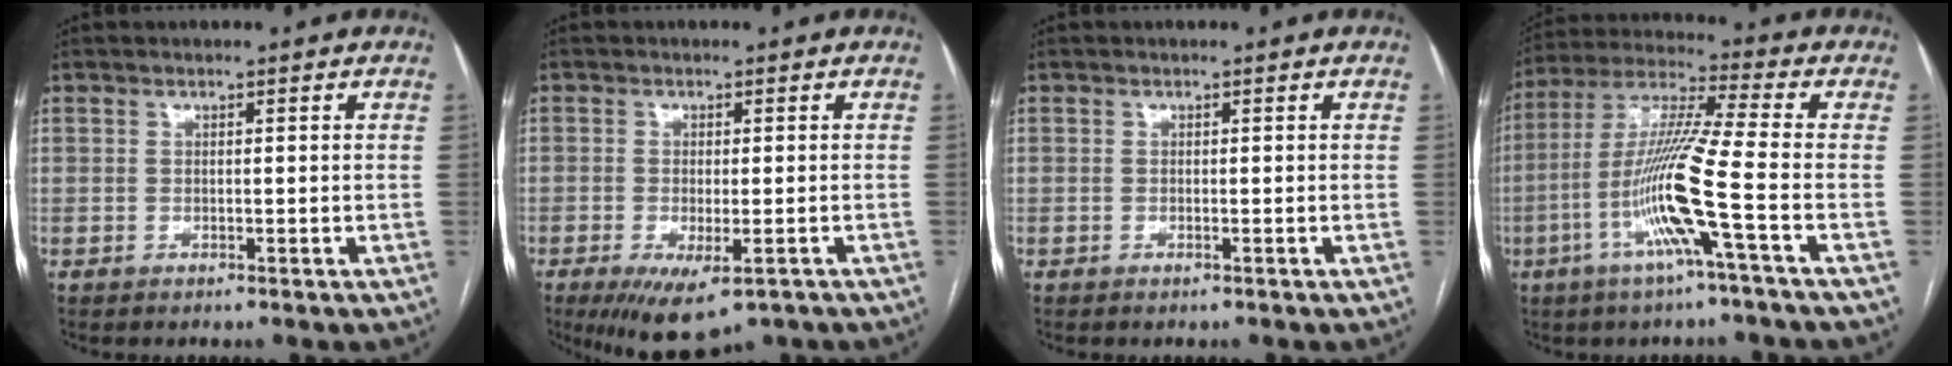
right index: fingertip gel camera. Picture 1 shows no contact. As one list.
[{"total": 8.8, "force": [-5.3, 3.2, 6.3], "torque": [-0.094, -0.017, -0.077]}, {"total": 0.0}, {"total": 13.6, "force": [-4.5, -1.4, 12.7], "torque": [-0.261, -0.004, -0.092]}]